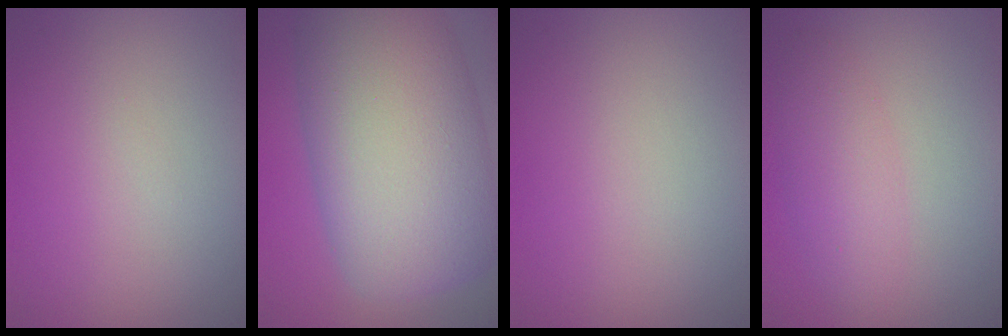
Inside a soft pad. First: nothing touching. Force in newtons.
{"total": 14.0, "press": 14.0, "slide": 0.5}
{"total": 0.0}
{"total": 2.6, "press": 2.6, "slide": 0.1}